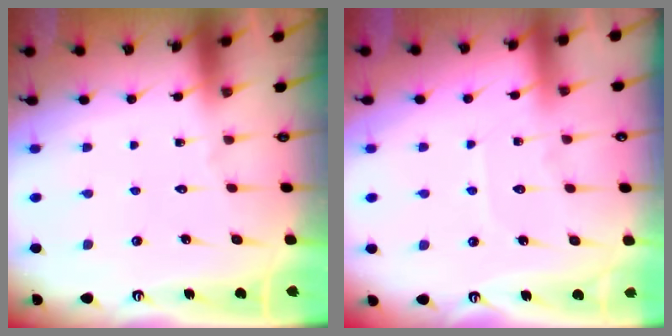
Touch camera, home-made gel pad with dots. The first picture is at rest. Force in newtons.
{"total": 5.0, "press": 4.9, "slide": 0.6}